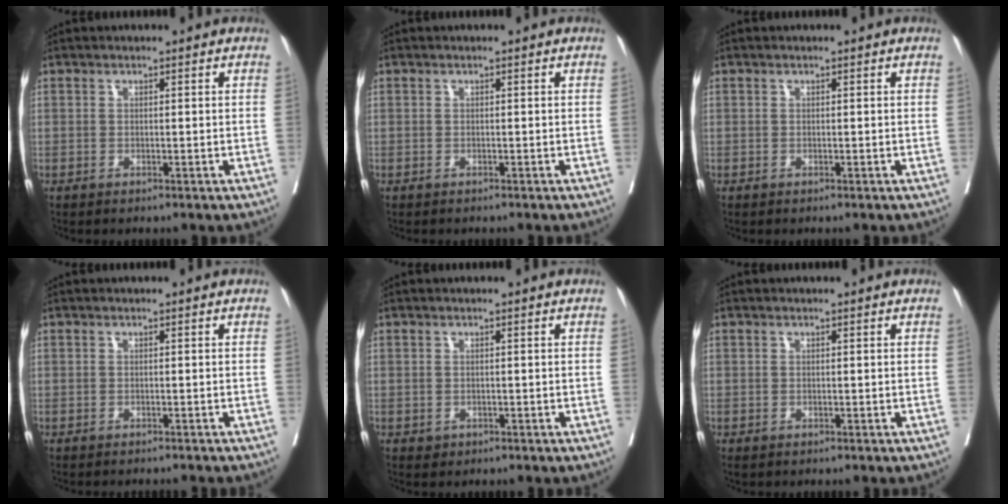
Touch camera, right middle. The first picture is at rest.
{"total": 0.7, "force": [-0.7, 0.3, 0.1], "torque": [-0.013, -0.001, -0.012]}
{"total": 0.0}
{"total": 3.1, "force": [-3.0, 0.1, 0.8], "torque": [-0.008, -0.009, -0.037]}
{"total": 0.8, "force": [-0.3, 0.7, 0.2], "torque": [-0.003, 0.002, 0.000]}
{"total": 0.0}